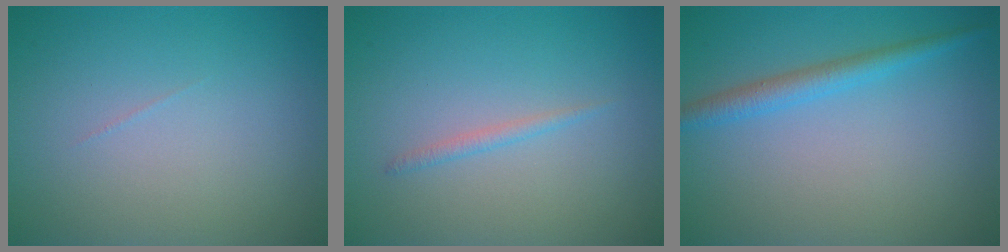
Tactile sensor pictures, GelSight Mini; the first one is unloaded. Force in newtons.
{"total": 0.9, "press": 0.9, "slide": 0.1}
{"total": 2.3, "press": 2.3, "slide": 0.1}